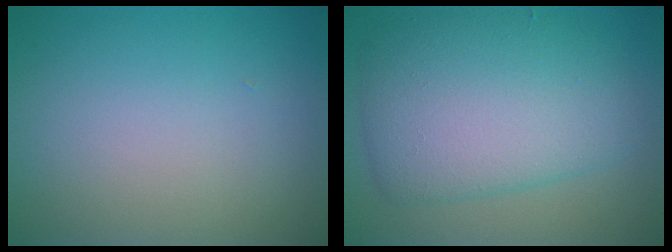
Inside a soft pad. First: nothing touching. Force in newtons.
{"total": 7.9, "press": 7.9, "slide": 0.2}